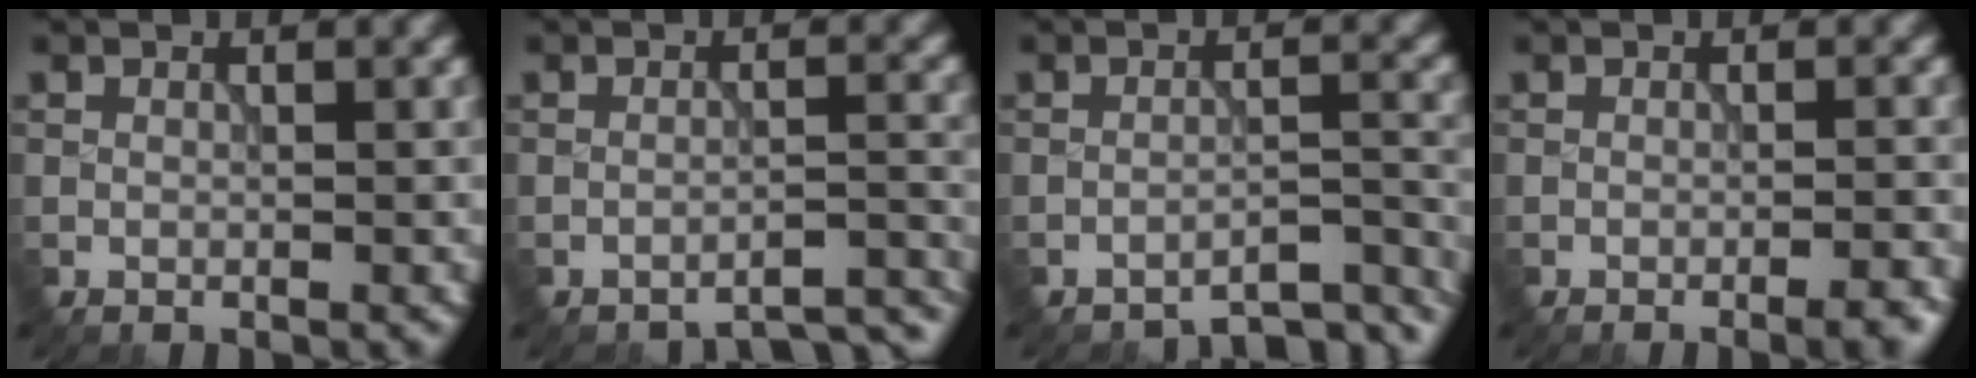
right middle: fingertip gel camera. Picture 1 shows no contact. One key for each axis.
{"total": 3.9, "fx": -3.7, "fy": 0.4, "fz": 0.9, "tx": -0.003, "ty": 0.000, "tz": -0.048}
{"total": 4.6, "fx": -4.4, "fy": 0.6, "fz": 1.2, "tx": -0.010, "ty": -0.004, "tz": -0.060}
{"total": 2.7, "fx": -1.6, "fy": 0.6, "fz": 2.1, "tx": -0.021, "ty": 0.002, "tz": -0.019}